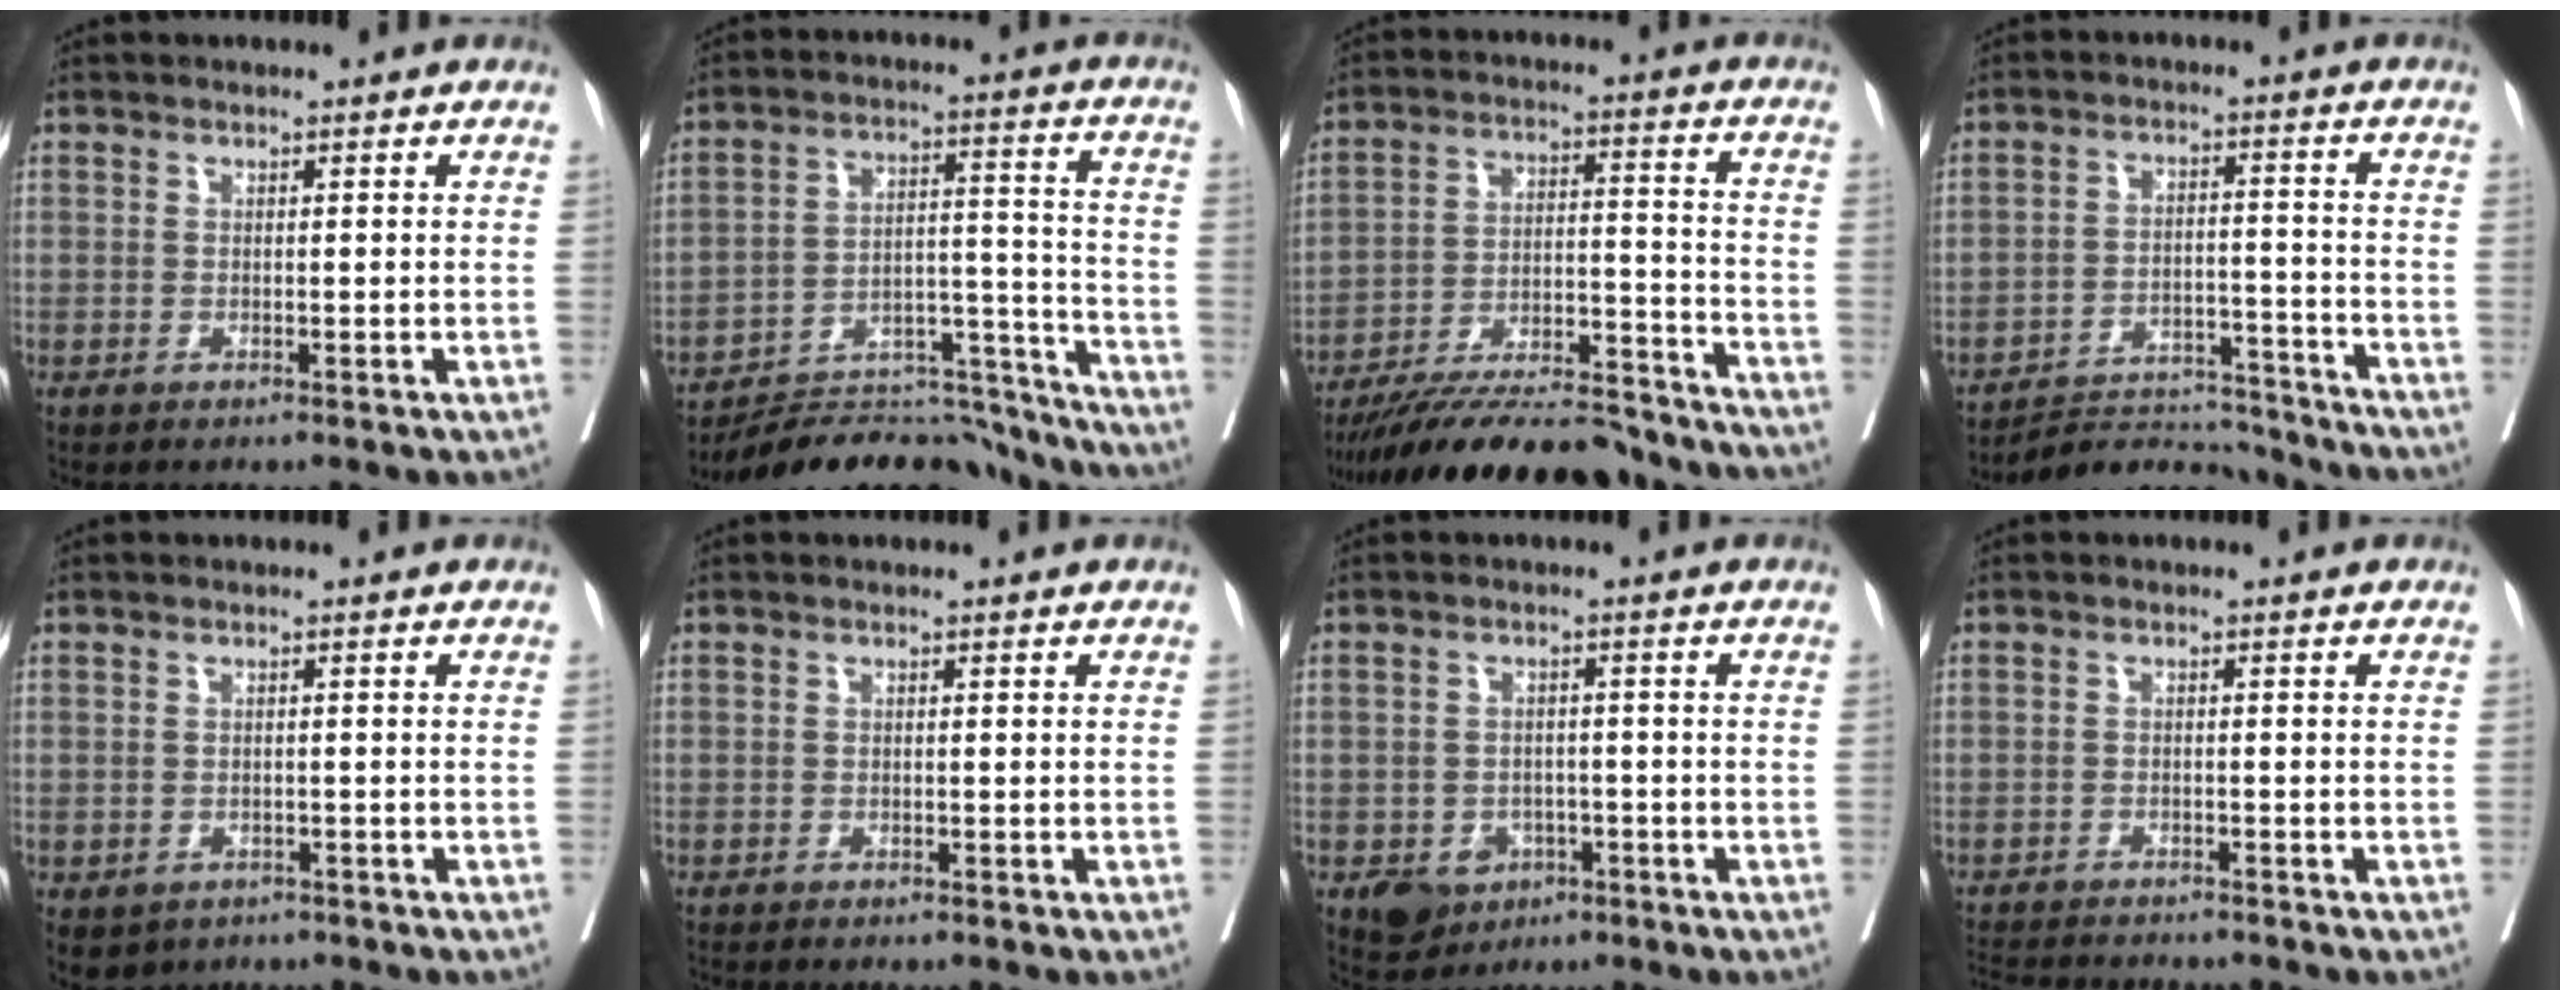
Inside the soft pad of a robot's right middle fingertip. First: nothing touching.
{"total": 19.7, "force": [-19.0, 3.5, 4.0], "torque": [-0.053, 0.040, -0.277]}
{"total": 22.4, "force": [-20.0, 3.4, 9.5], "torque": [-0.144, -0.003, -0.305]}
{"total": 8.7, "force": [-8.6, 1.3, -0.8], "torque": [0.021, 0.030, -0.133]}
{"total": 4.1, "force": [-2.5, 3.1, 1.1], "torque": [-0.016, 0.005, -0.028]}
{"total": 2.1, "force": [-1.8, 0.3, 1.1], "torque": [-0.020, -0.004, -0.021]}
{"total": 5.6, "force": [-2.8, 4.4, 1.9], "torque": [-0.025, 0.004, -0.035]}
{"total": 8.3, "force": [-7.8, 1.0, 2.8], "torque": [-0.045, -0.004, -0.113]}